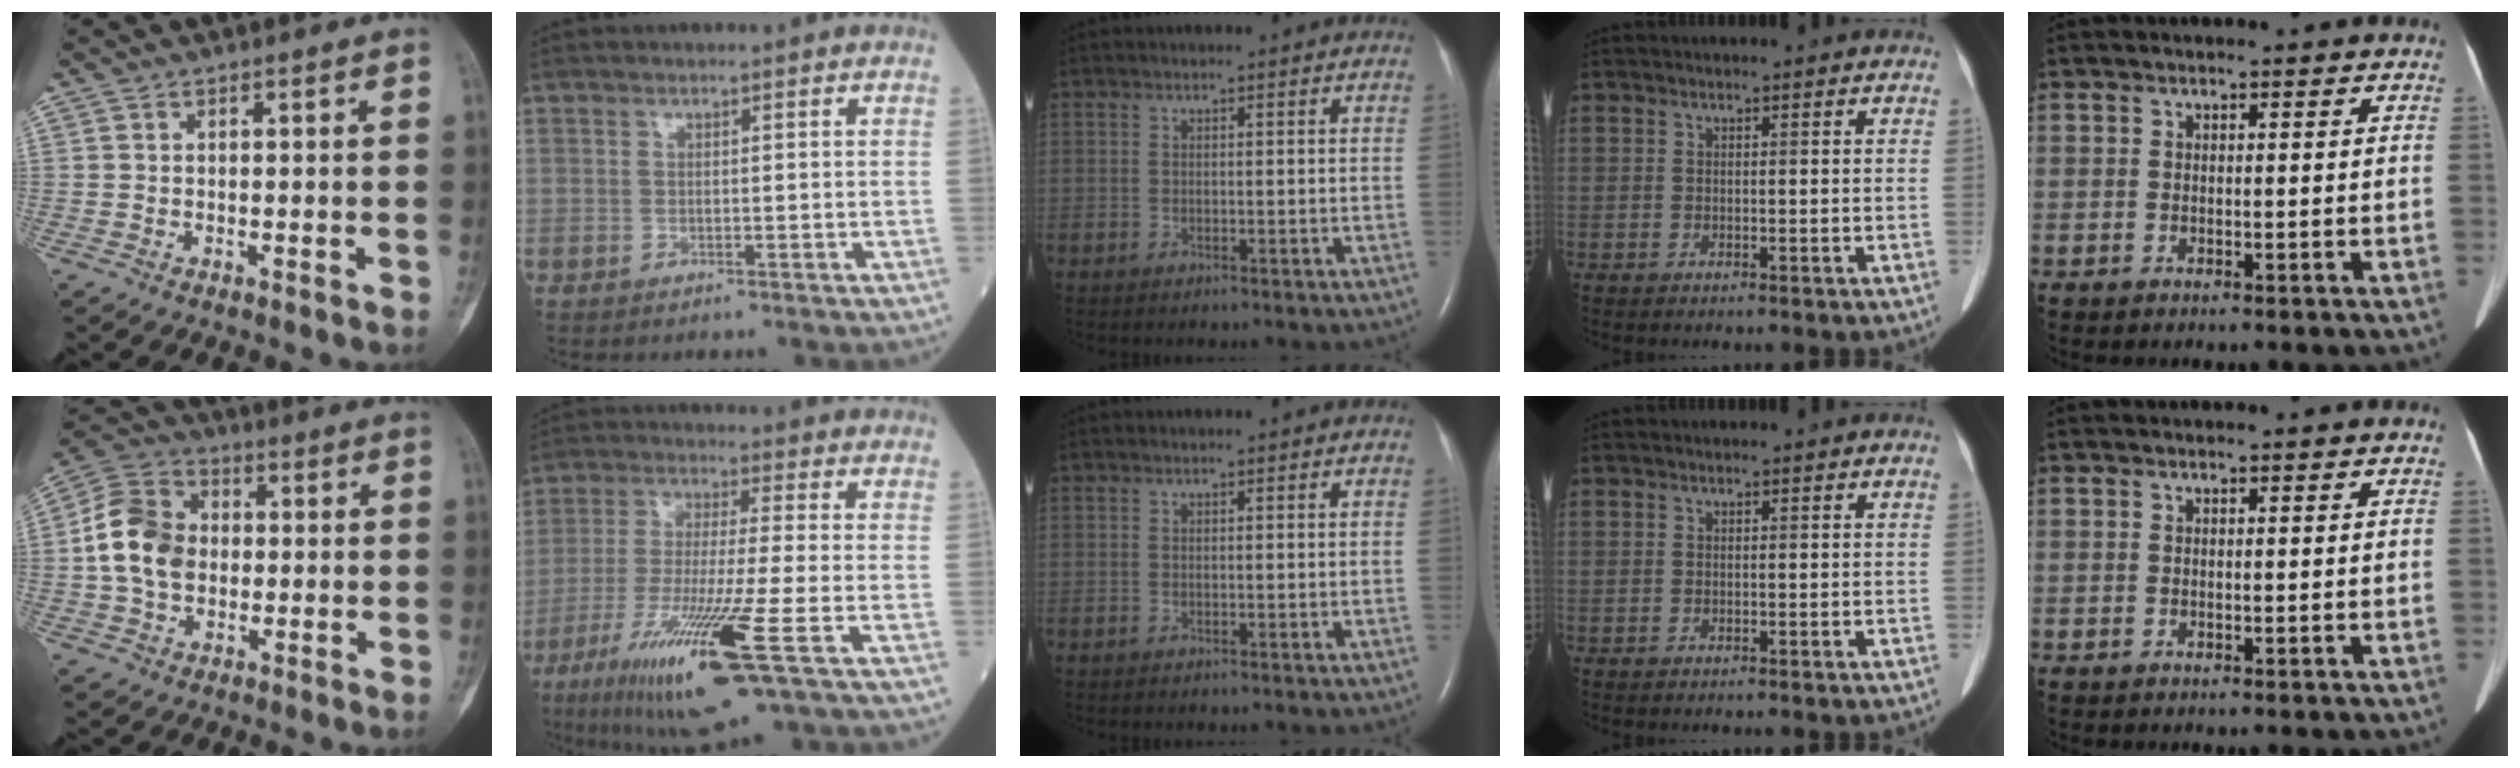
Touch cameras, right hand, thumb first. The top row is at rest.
{"thumb": {"total": 12.2, "force": [-0.3, 9.6, 7.6], "torque": [-0.123, 0.025, -0.014]}, "index": {"total": 16.2, "force": [-7.3, 0.1, 14.5], "torque": [-0.284, -0.045, -0.133]}}